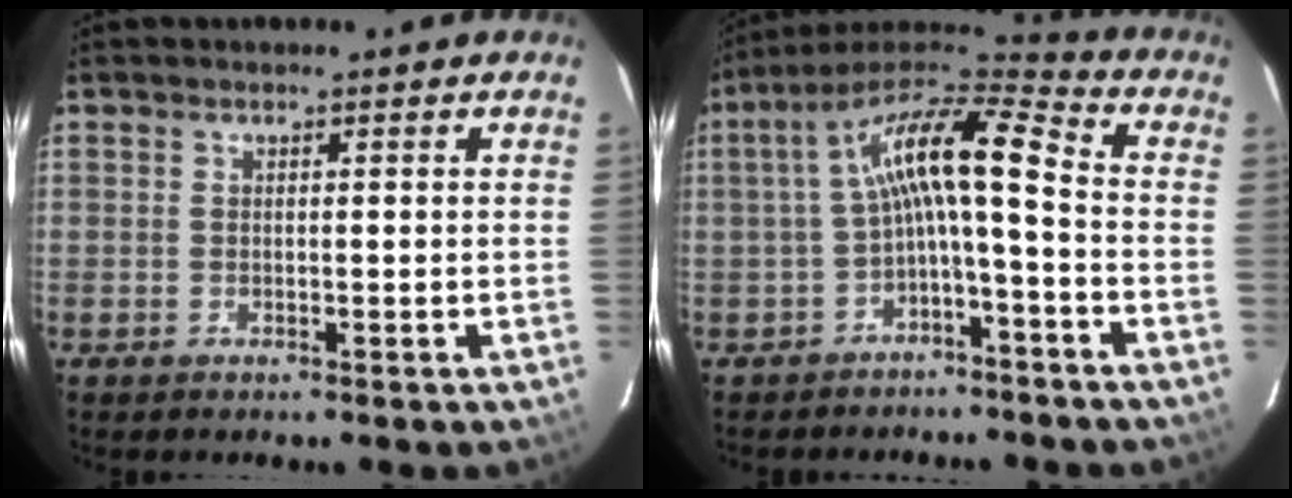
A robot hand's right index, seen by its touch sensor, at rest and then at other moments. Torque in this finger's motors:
{"motor_torque": [1.00, -0.58, 1.01, 0.21]}